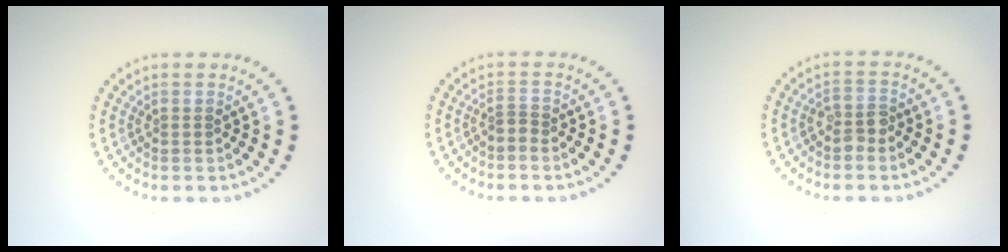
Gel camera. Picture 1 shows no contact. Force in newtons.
{"total": 0.8, "press": 0.5, "slide": 0.6}
{"total": 1.7, "press": 1.6, "slide": 0.7}